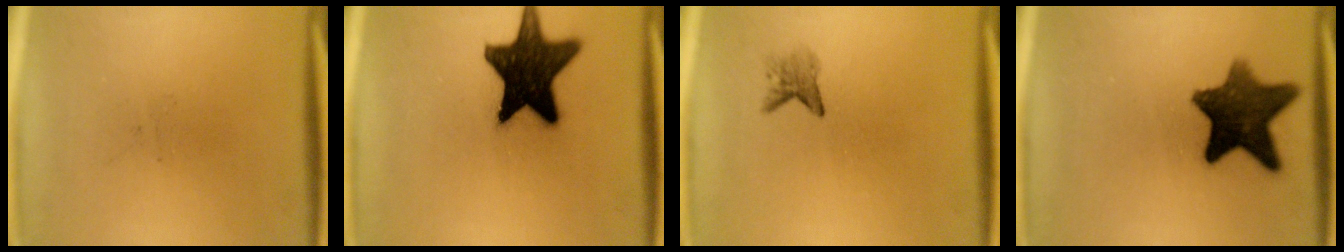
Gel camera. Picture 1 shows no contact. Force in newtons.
{"total": 17.6}
{"total": 1.8}
{"total": 11.8}